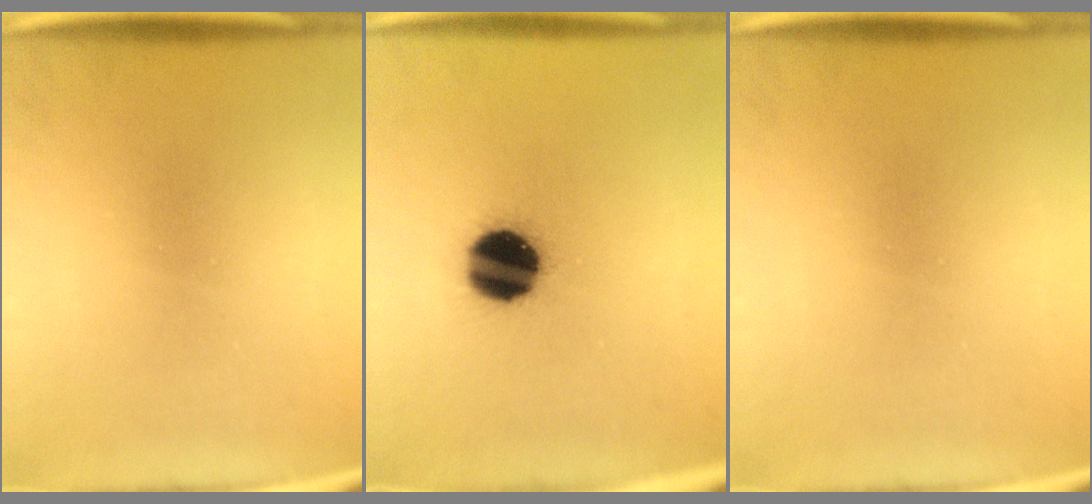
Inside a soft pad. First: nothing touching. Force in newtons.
{"total": 15.3}
{"total": 0.0}